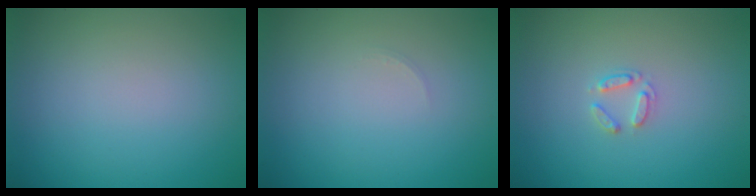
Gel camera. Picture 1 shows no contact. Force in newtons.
{"total": 0.6, "press": 0.6, "slide": 0.1}
{"total": 1.5, "press": 1.4, "slide": 0.2}